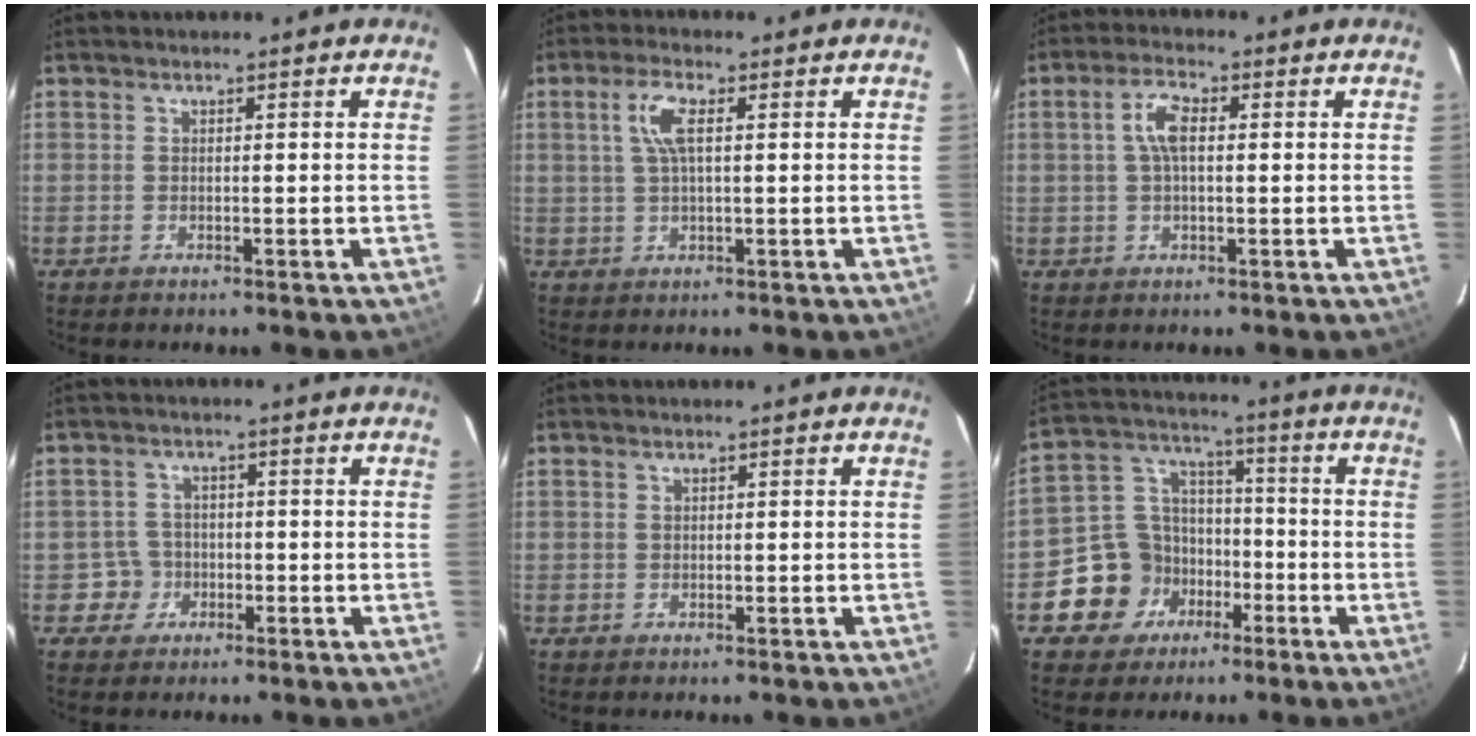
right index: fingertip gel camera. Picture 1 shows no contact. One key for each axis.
{"total": 5.0, "fx": 1.3, "fy": 1.6, "fz": 4.5, "tx": -0.092, "ty": 0.009, "tz": 0.027}
{"total": 4.7, "fx": 0.7, "fy": 1.9, "fz": 4.3, "tx": -0.086, "ty": 0.011, "tz": 0.012}
{"total": 3.8, "fx": -1.3, "fy": 3.6, "fz": -0.4, "tx": 0.011, "ty": 0.021, "tz": -0.020}
{"total": 0.0}
{"total": 11.3, "fx": -5.3, "fy": 9.5, "fz": 2.8, "tx": -0.079, "ty": 0.044, "tz": -0.077}